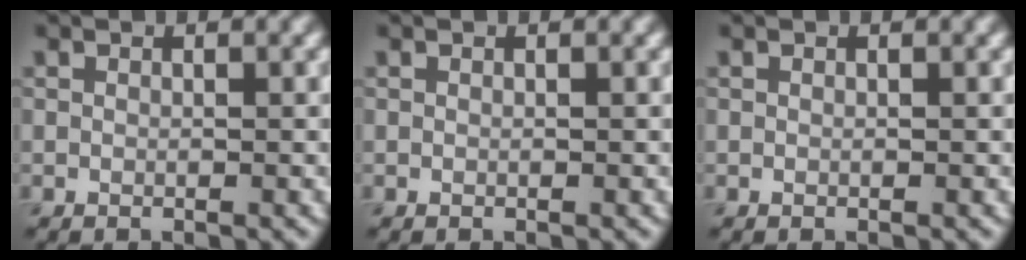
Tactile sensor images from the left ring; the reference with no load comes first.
{"total": 0.0}
{"total": 0.0}